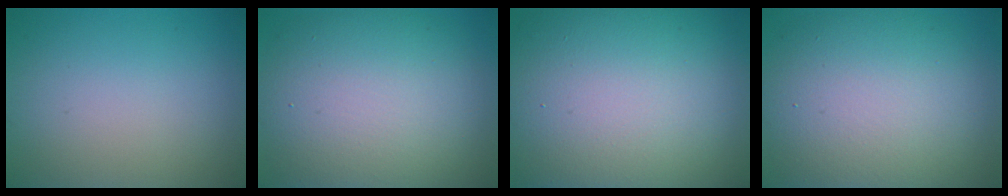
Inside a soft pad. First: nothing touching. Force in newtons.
{"total": 12.3, "press": 12.2, "slide": 0.9}
{"total": 19.6, "press": 19.6, "slide": 0.8}
{"total": 12.3, "press": 12.3, "slide": 0.8}